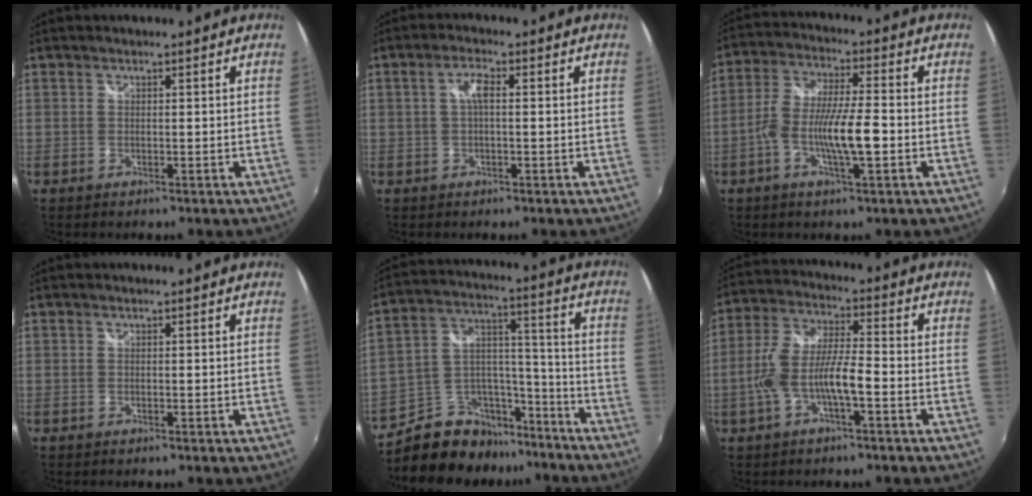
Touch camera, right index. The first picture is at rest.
{"total": 2.9, "force": [0.2, 0.9, 2.8], "torque": [-0.056, 0.007, 0.003]}
{"total": 9.8, "force": [-2.8, 1.7, 9.2], "torque": [-0.184, 0.000, -0.055]}
{"total": 0.0}
{"total": 13.3, "force": [-10.2, 7.6, 3.9], "torque": [-0.073, 0.062, -0.157]}
{"total": 9.6, "force": [-3.1, 2.2, 8.8], "torque": [-0.190, 0.005, -0.056]}